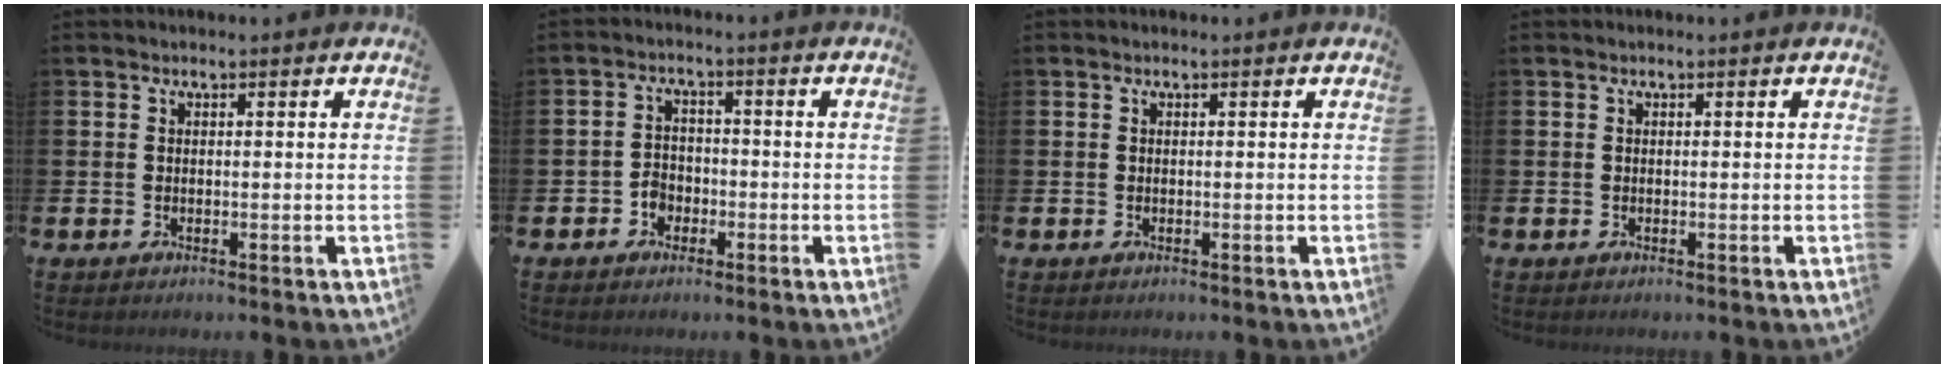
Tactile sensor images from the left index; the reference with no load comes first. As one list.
[{"total": 2.7, "force": [-1.6, 2.1, 0.7], "torque": [-0.015, 0.004, -0.036]}, {"total": 0.0}, {"total": 0.0}]